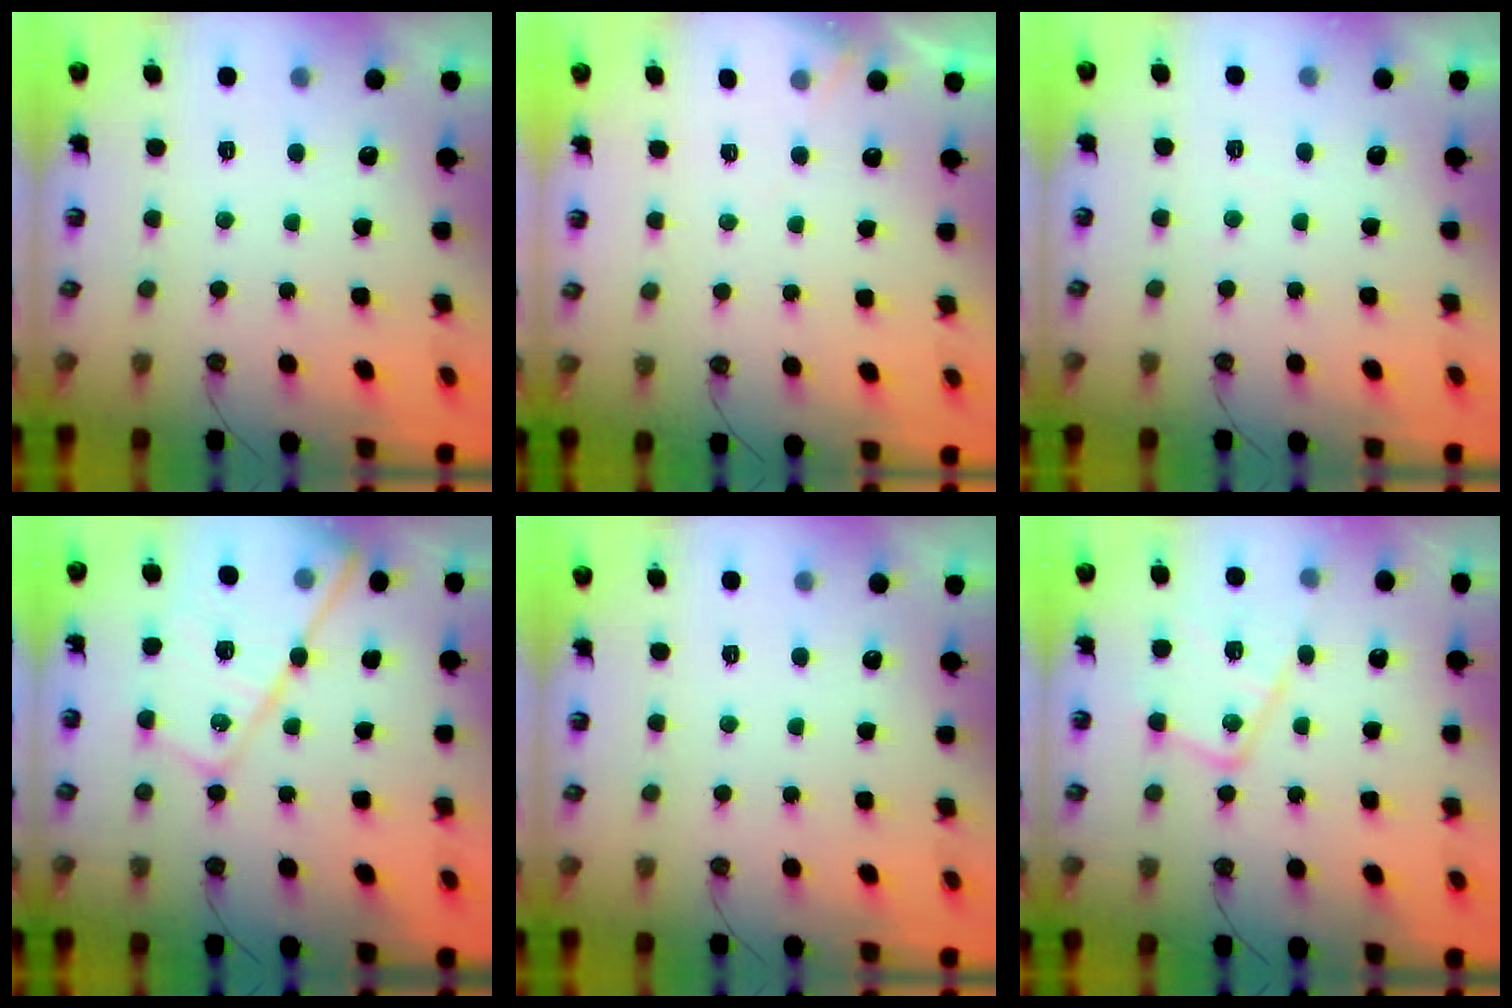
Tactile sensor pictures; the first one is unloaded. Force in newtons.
{"total": 3.8, "press": 3.8, "slide": 0.5}
{"total": 3.5, "press": 3.5, "slide": 0.6}
{"total": 20.2, "press": 20.1, "slide": 1.3}
{"total": 0.0}
{"total": 15.4, "press": 15.3, "slide": 1.5}